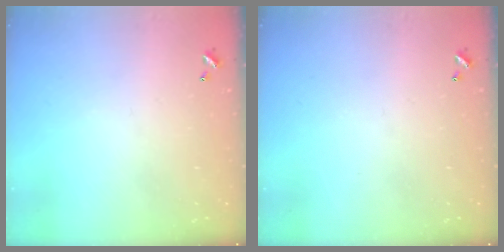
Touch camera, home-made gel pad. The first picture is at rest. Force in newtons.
{"total": 0.0}